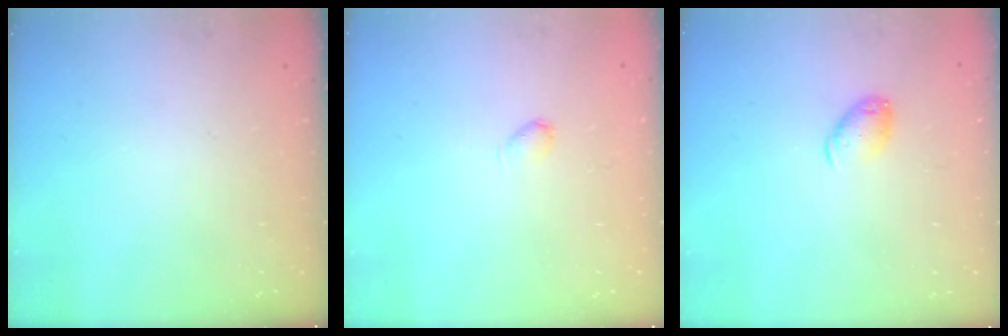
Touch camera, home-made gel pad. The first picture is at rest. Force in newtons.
{"total": 2.3, "press": 2.3, "slide": 0.4}
{"total": 7.3, "press": 7.2, "slide": 0.9}